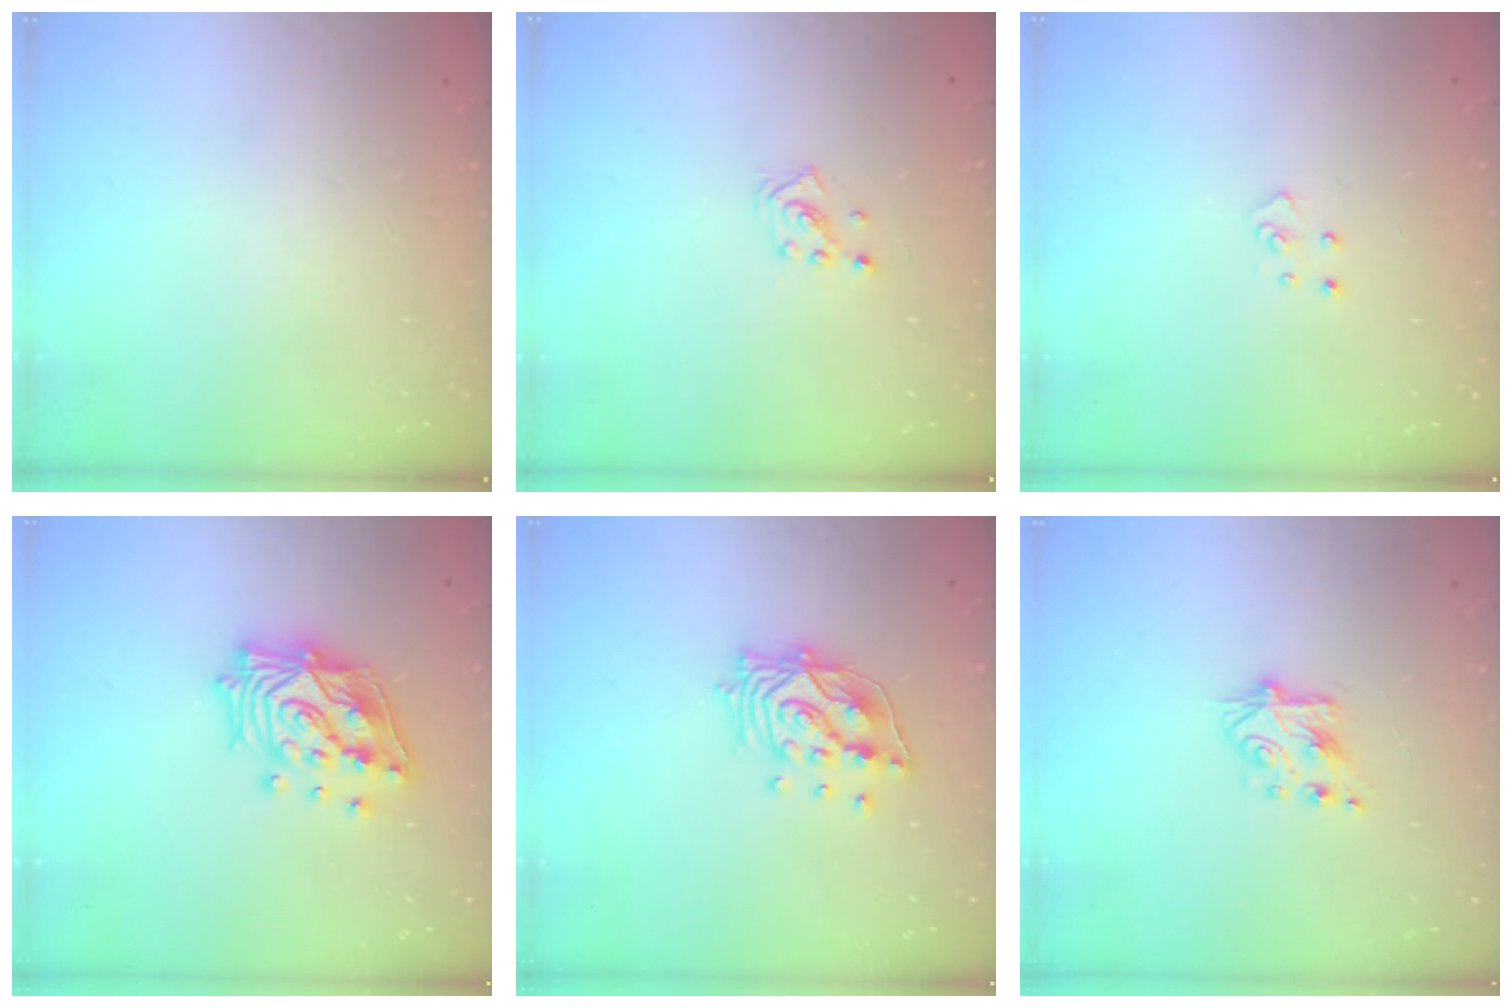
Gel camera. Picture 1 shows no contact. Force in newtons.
{"total": 1.4, "press": 1.4, "slide": 0.1}
{"total": 3.4, "press": 3.4, "slide": 0.3}
{"total": 18.9, "press": 18.7, "slide": 2.6}
{"total": 13.2, "press": 13.2, "slide": 1.3}
{"total": 6.4, "press": 6.4, "slide": 0.5}